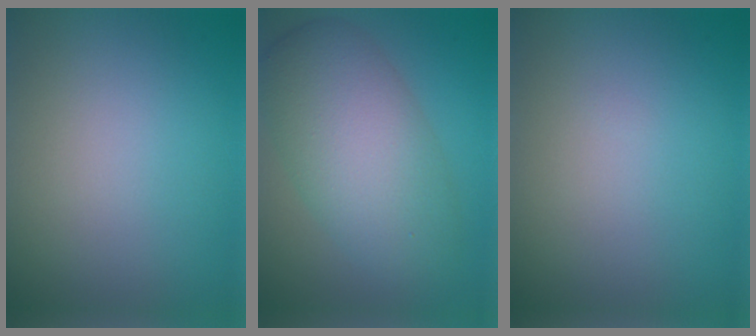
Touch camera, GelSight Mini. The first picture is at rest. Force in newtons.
{"total": 8.4, "press": 8.4, "slide": 0.1}
{"total": 0.0}